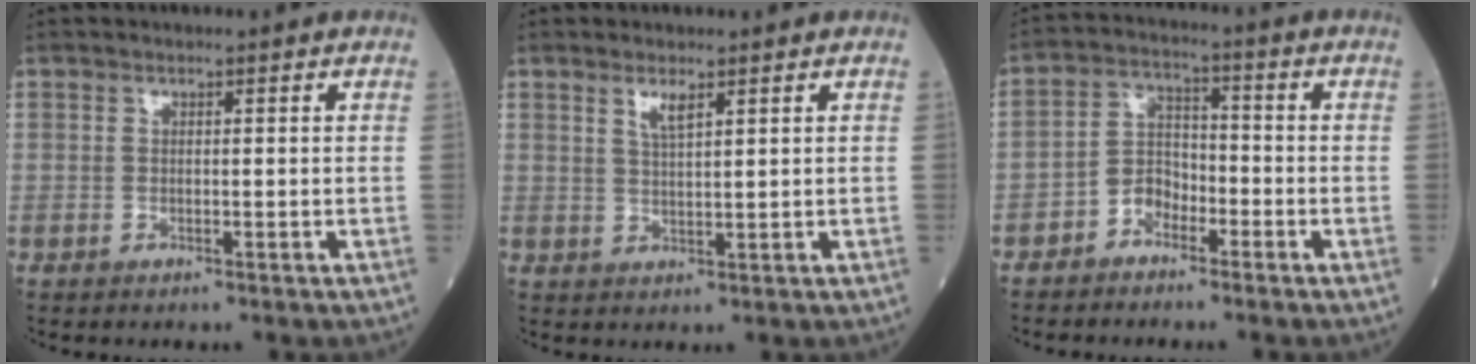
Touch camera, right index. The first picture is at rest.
{"total": 2.4, "force": [1.6, 0.3, 1.8], "torque": [-0.040, 0.000, 0.035]}
{"total": 3.7, "force": [-2.5, 2.3, 1.5], "torque": [-0.024, 0.008, -0.051]}